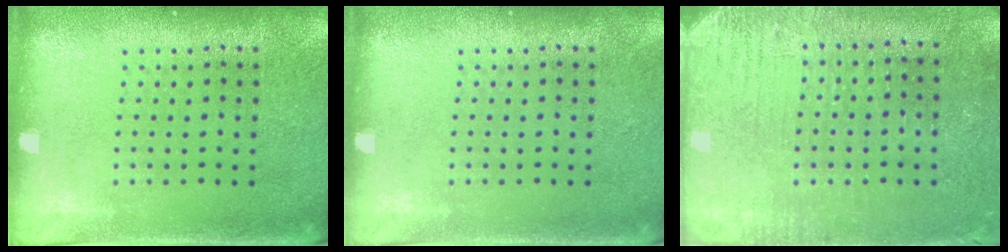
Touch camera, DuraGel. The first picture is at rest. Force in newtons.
{"total": 0.0}
{"total": 3.0, "press": 2.8, "slide": 0.8}